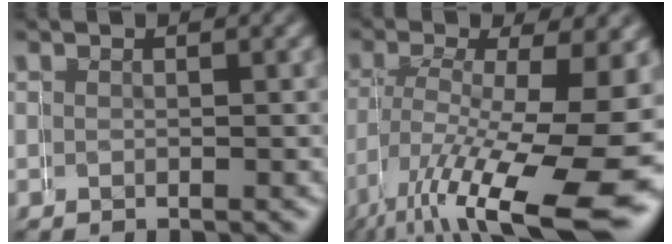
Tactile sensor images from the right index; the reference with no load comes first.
{"total": 9.7, "force": [-3.6, 2.8, 8.6], "torque": [-0.156, -0.046, -0.022]}